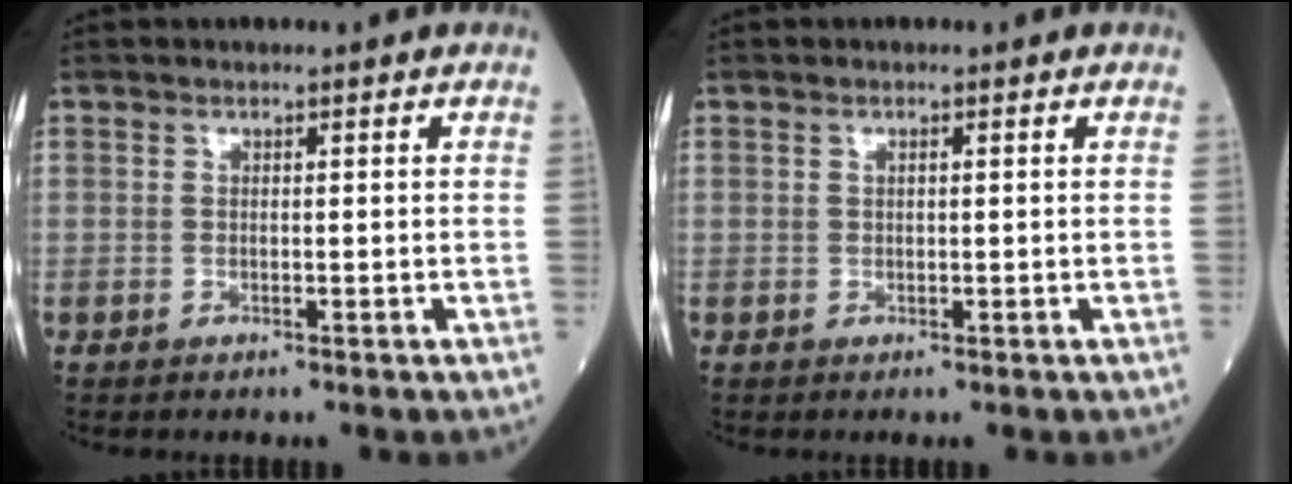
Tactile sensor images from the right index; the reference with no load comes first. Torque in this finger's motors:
{"motor_torque": [-0.30, -0.06, -0.07, -0.01]}